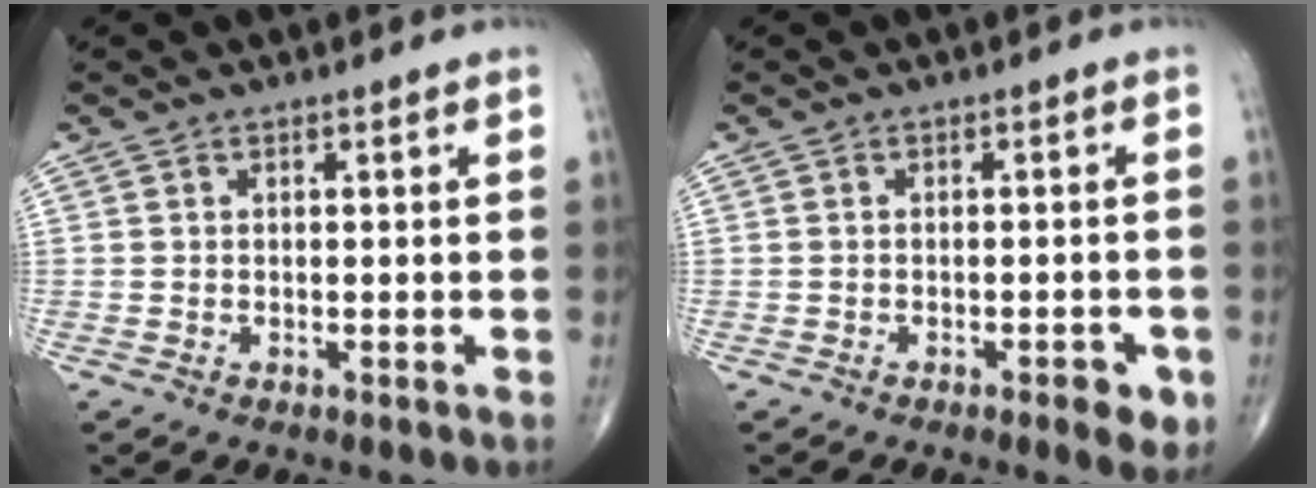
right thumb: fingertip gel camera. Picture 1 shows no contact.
{"total": 4.2, "force": [-2.0, 1.4, 3.4], "torque": [-0.031, 0.003, -0.023]}